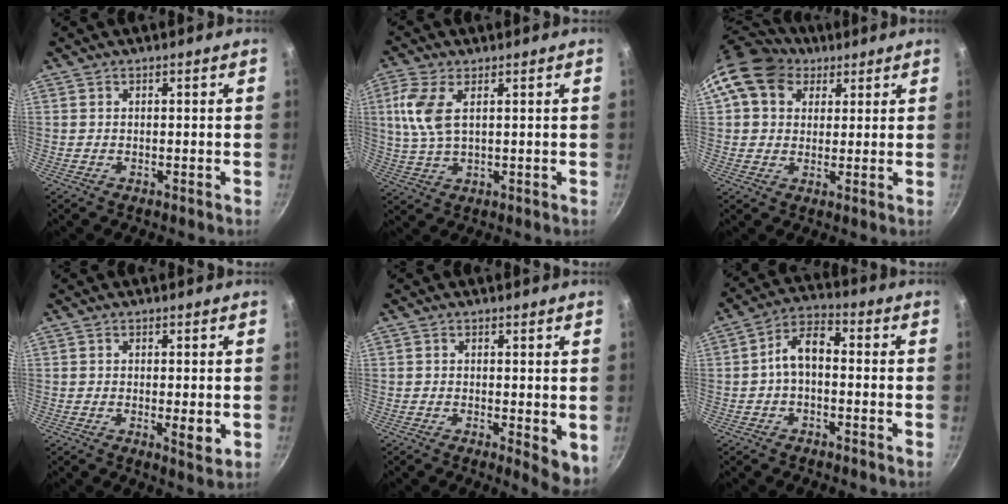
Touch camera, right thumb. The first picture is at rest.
{"total": 7.9, "force": [2.2, 3.8, 6.6], "torque": [-0.144, 0.005, 0.044]}
{"total": 12.3, "force": [5.7, 9.4, 5.6], "torque": [-0.080, 0.009, 0.088]}
{"total": 3.4, "force": [-0.5, 1.0, 3.2], "torque": [-0.052, -0.011, -0.007]}
{"total": 5.0, "force": [-0.4, 2.1, 4.5], "torque": [-0.049, -0.007, -0.004]}
{"total": 6.6, "force": [-0.9, 3.9, 5.3], "torque": [-0.084, 0.037, -0.026]}